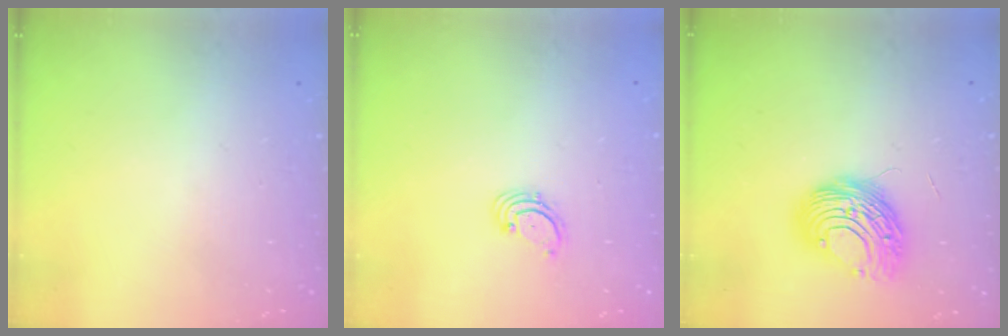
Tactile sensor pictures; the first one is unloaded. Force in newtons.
{"total": 1.7, "press": 1.7, "slide": 0.2}
{"total": 10.6, "press": 10.5, "slide": 1.5}